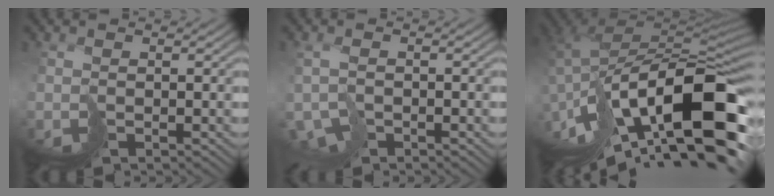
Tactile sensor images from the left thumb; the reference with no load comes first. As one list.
[{"total": 2.9, "force": [-1.9, 1.3, 1.8], "torque": [-0.028, 0.002, -0.036]}, {"total": 17.9, "force": [-8.0, 7.2, 14.4], "torque": [-0.269, 0.008, -0.136]}]